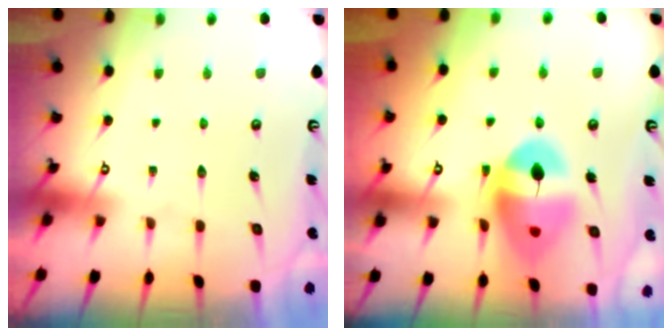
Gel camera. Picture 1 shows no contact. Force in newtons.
{"total": 13.3, "press": 13.2, "slide": 1.6}